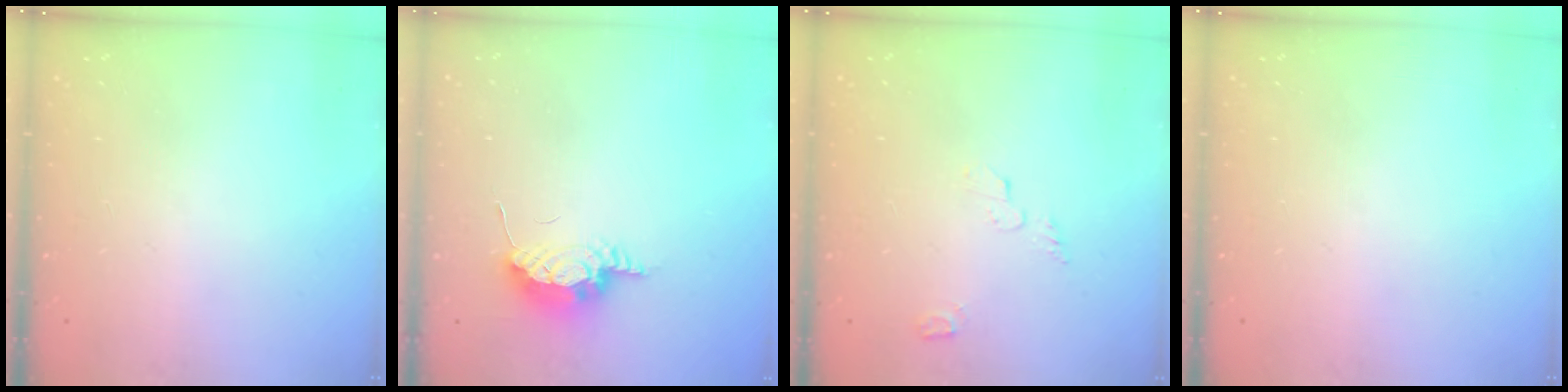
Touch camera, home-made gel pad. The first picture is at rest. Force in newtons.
{"total": 10.8, "press": 8.9, "slide": 6.2}
{"total": 4.1, "press": 4.1, "slide": 0.3}
{"total": 0.0}